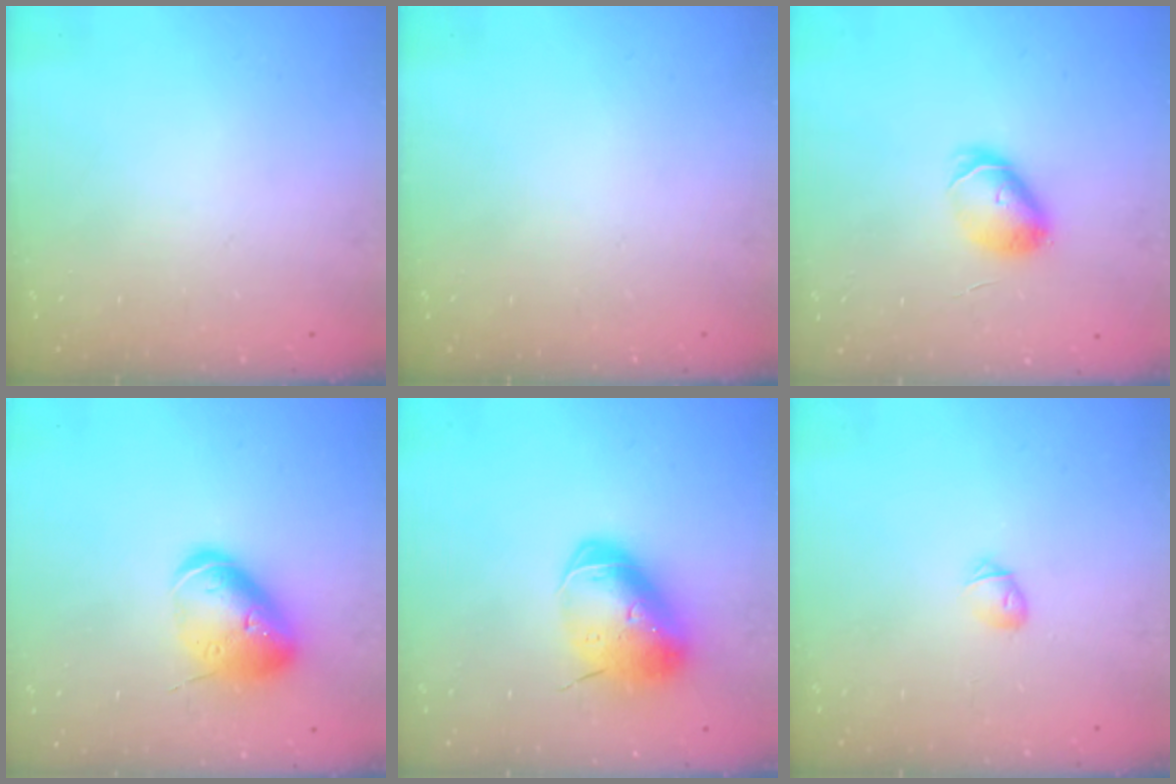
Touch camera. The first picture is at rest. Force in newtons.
{"total": 0.0}
{"total": 6.9, "press": 6.9, "slide": 0.2}
{"total": 14.6, "press": 14.5, "slide": 2.3}
{"total": 13.6, "press": 13.4, "slide": 2.3}
{"total": 4.9, "press": 4.8, "slide": 1.0}